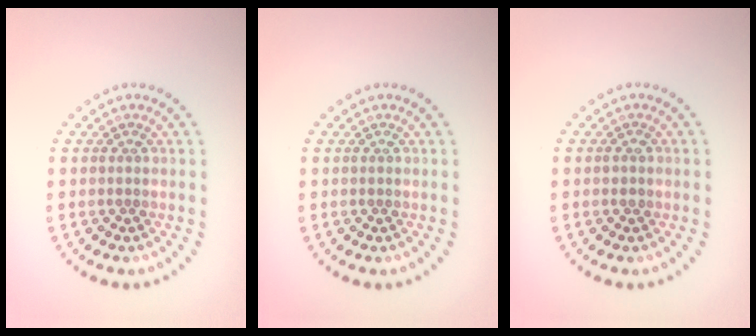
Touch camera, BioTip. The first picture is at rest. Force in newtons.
{"total": 0.0}
{"total": 0.8, "press": 0.7, "slide": 0.3}